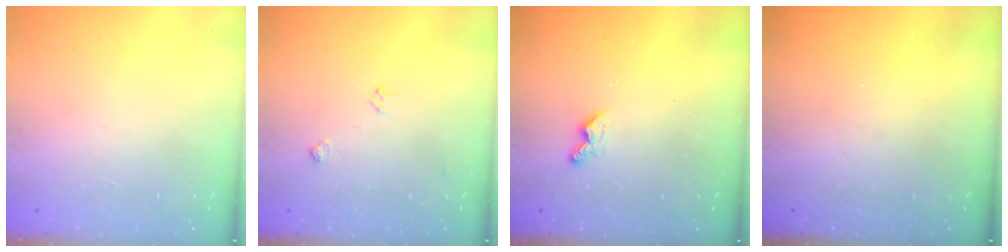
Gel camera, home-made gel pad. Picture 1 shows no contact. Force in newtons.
{"total": 3.3, "press": 3.2, "slide": 0.5}
{"total": 5.3, "press": 5.2, "slide": 0.5}
{"total": 0.0}